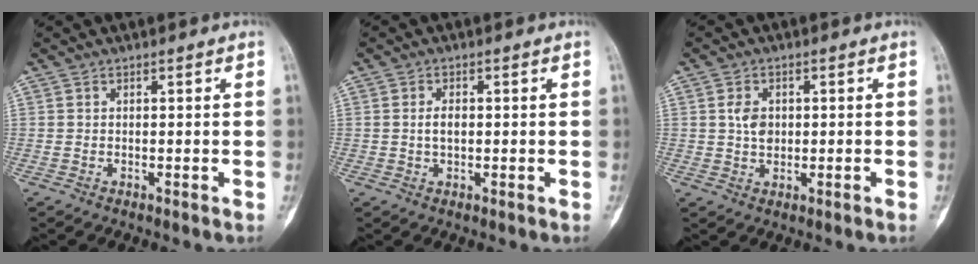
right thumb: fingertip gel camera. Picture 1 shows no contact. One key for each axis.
{"total": 2.3, "fx": 0.0, "fy": 1.4, "fz": 1.9, "tx": -0.034, "ty": 0.002, "tz": -0.002}
{"total": 3.7, "fx": 0.4, "fy": 2.7, "fz": 2.5, "tx": -0.034, "ty": 0.000, "tz": 0.006}